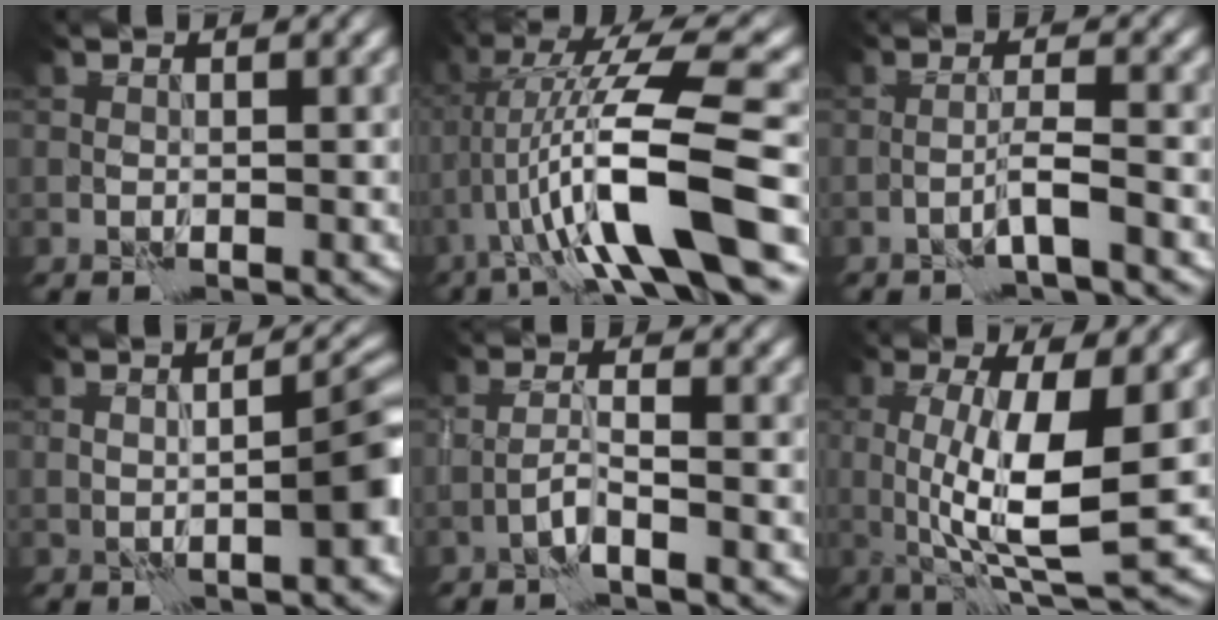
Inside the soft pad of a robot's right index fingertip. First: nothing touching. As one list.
[{"total": 11.0, "force": [-1.8, 1.7, 10.8], "torque": [-0.183, 0.021, -0.025]}, {"total": 1.7, "force": [-0.8, -0.3, 1.5], "torque": [-0.026, 0.009, -0.020]}, {"total": 3.4, "force": [-0.6, 0.5, 3.3], "torque": [-0.046, 0.007, -0.007]}, {"total": 1.5, "force": [-0.8, -0.1, 1.2], "torque": [-0.025, 0.005, -0.021]}, {"total": 8.1, "force": [0.8, 1.9, 7.8], "torque": [-0.133, -0.017, 0.022]}]